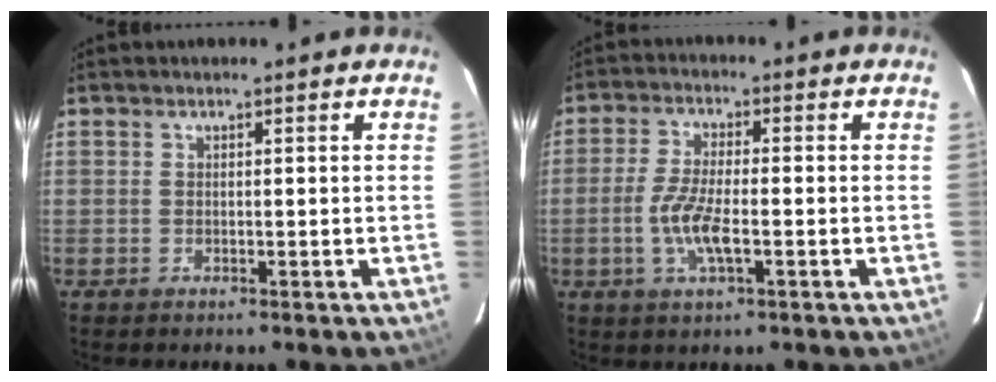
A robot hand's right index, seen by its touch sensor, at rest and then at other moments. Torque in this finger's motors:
{"motor_torque": [0.85, -0.26, 0.55, 0.13]}